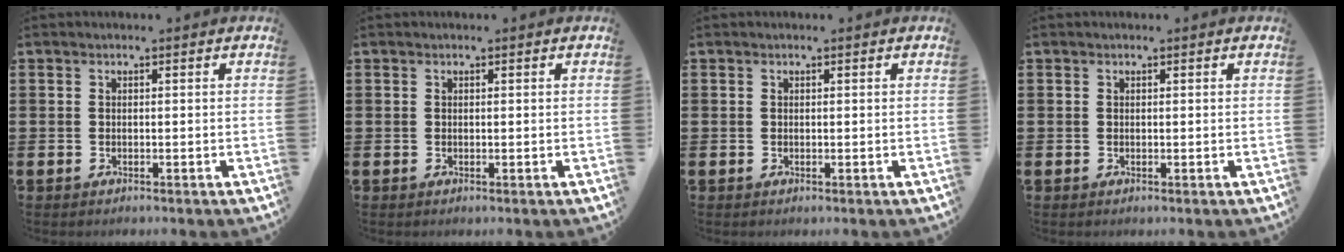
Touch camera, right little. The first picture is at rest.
{"total": 0.0}
{"total": 0.0}
{"total": 0.0}